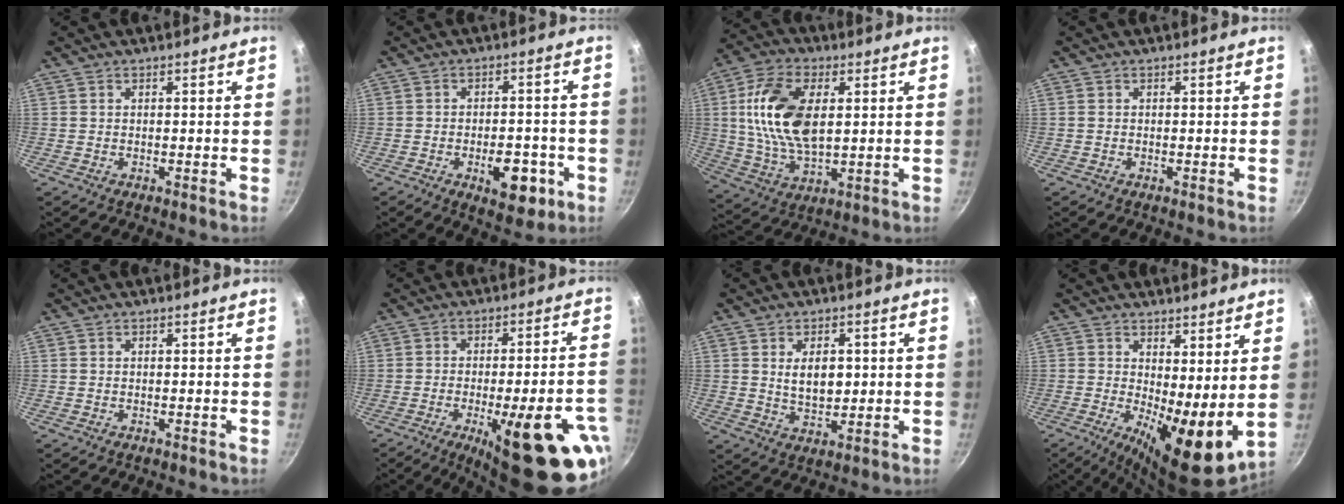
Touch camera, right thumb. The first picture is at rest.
{"total": 9.4, "force": [-3.4, 5.1, 7.2], "torque": [-0.062, 0.014, -0.039]}
{"total": 16.7, "force": [3.1, 9.2, 13.6], "torque": [-0.249, -0.004, 0.059]}
{"total": 0.0}
{"total": 0.0}
{"total": 24.1, "force": [-10.8, 7.2, 20.3], "torque": [-0.209, 0.028, -0.138]}
{"total": 6.8, "force": [1.3, 4.2, 5.2], "torque": [-0.070, -0.013, 0.028]}
{"total": 12.5, "force": [1.6, 4.7, 11.5], "torque": [-0.158, -0.031, 0.028]}